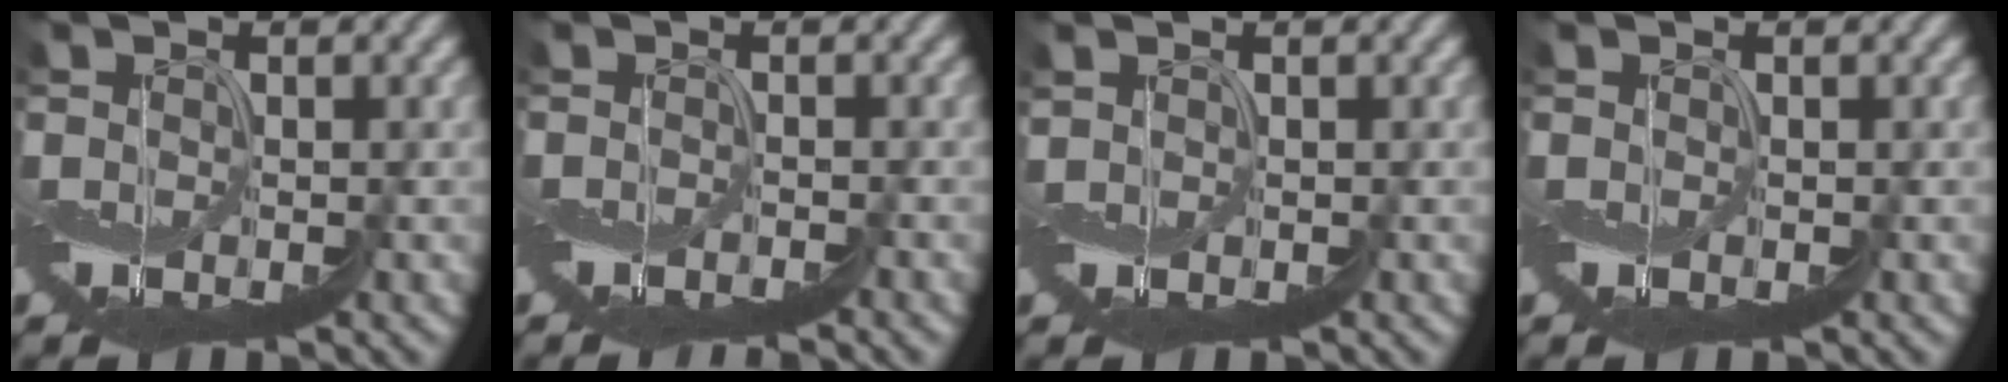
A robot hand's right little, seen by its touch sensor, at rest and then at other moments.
{"total": 2.2, "force": [-2.1, -0.6, 0.1], "torque": [0.003, 0.013, -0.037]}
{"total": 1.0, "force": [0.9, -0.3, -0.4], "torque": [-0.004, 0.002, 0.015]}
{"total": 0.0}